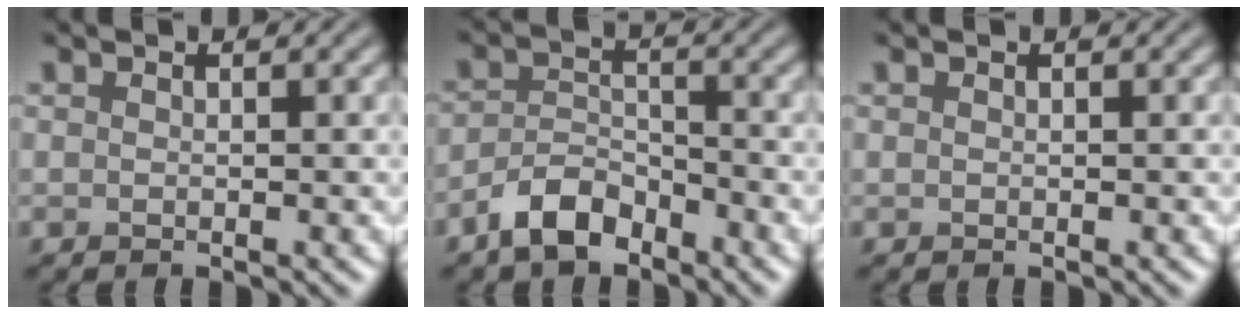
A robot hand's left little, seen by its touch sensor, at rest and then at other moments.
{"total": 3.8, "force": [-2.9, 1.6, 1.8], "torque": [-0.032, 0.006, -0.061]}
{"total": 0.0}